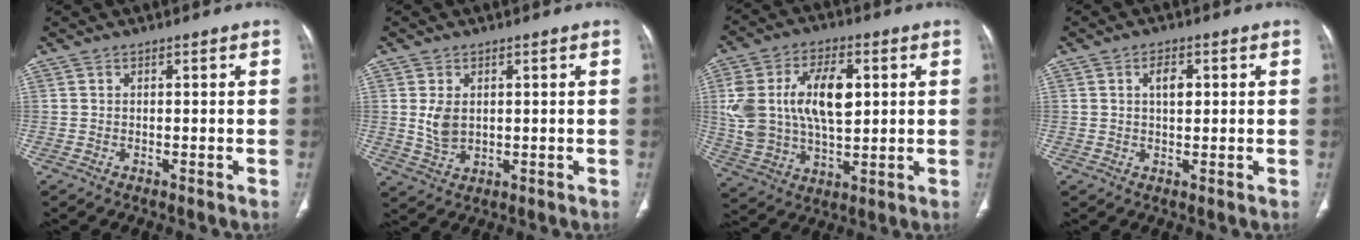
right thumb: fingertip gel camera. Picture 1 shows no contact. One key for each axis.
{"total": 4.5, "fx": 0.8, "fy": 3.1, "fz": 3.3, "tx": -0.057, "ty": -0.010, "tz": 0.023}
{"total": 18.0, "fx": 3.3, "fy": 10.4, "fz": 14.4, "tx": -0.259, "ty": 0.003, "tz": 0.066}
{"total": 3.4, "fx": 0.9, "fy": 1.8, "fz": 2.6, "tx": -0.035, "ty": -0.004, "tz": 0.015}